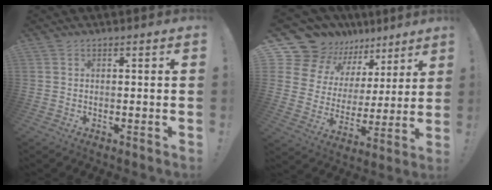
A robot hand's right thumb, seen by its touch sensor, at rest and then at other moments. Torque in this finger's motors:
{"motor_torque": [0.58, 0.75, -0.35, 0.49, 0.02]}